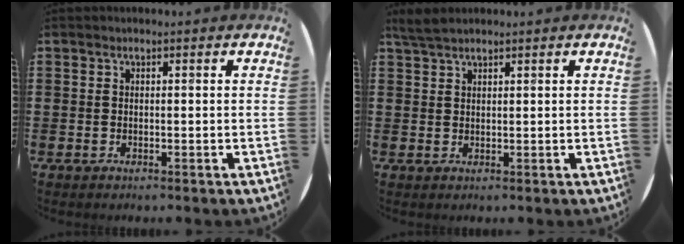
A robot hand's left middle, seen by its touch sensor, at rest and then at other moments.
{"total": 2.2, "force": [2.0, 0.3, 0.9], "torque": [-0.020, 0.005, 0.037]}